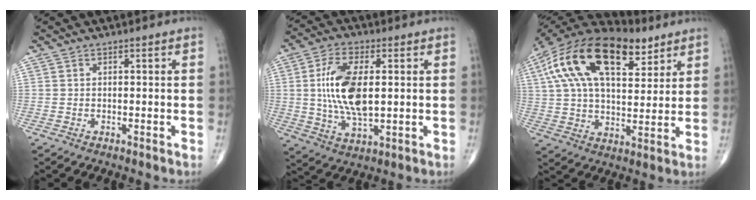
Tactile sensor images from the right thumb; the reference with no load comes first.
{"total": 13.4, "force": [1.3, 6.4, 11.8], "torque": [-0.227, -0.007, 0.026]}
{"total": 24.8, "force": [11.3, 12.0, 18.5], "torque": [-0.333, 0.008, 0.191]}